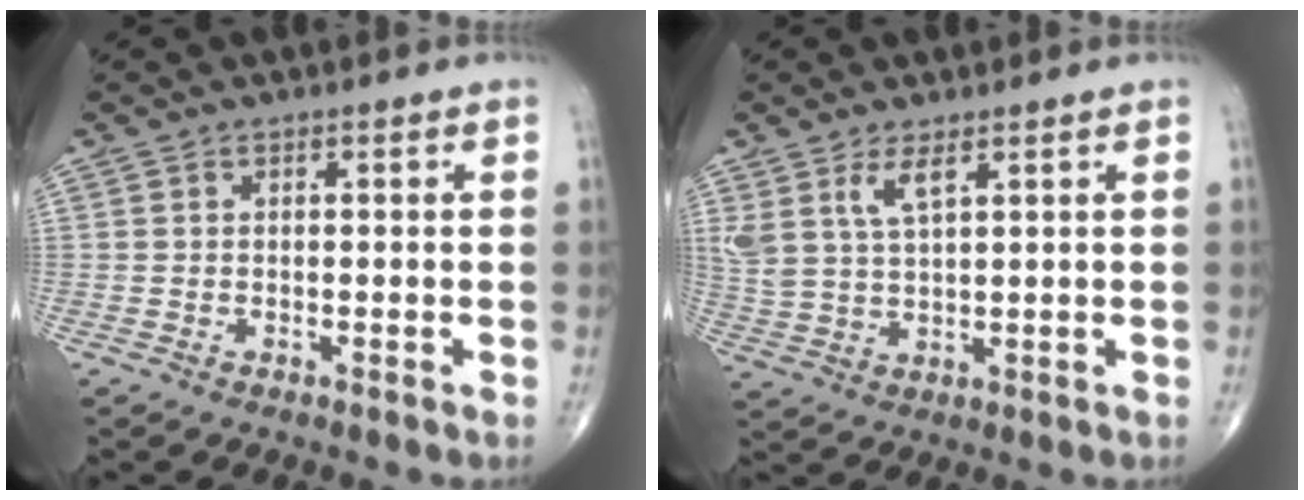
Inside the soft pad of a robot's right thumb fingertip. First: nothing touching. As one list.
[{"total": 5.6, "force": [3.1, 1.8, 4.3], "torque": [-0.092, -0.014, 0.070]}]